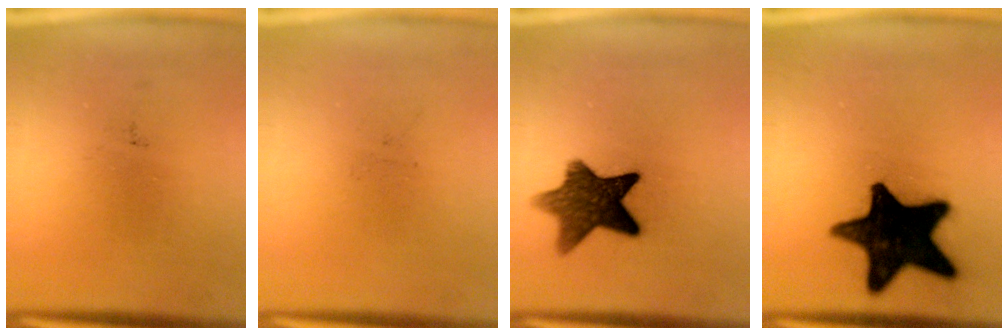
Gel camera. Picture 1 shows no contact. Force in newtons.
{"total": 0.0}
{"total": 11.0}
{"total": 20.1}